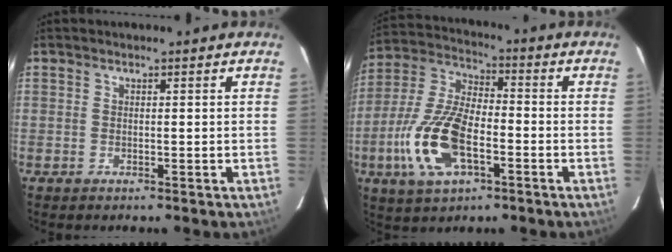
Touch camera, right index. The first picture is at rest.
{"total": 15.7, "force": [-5.3, 7.0, 13.0], "torque": [-0.288, -0.003, -0.101]}